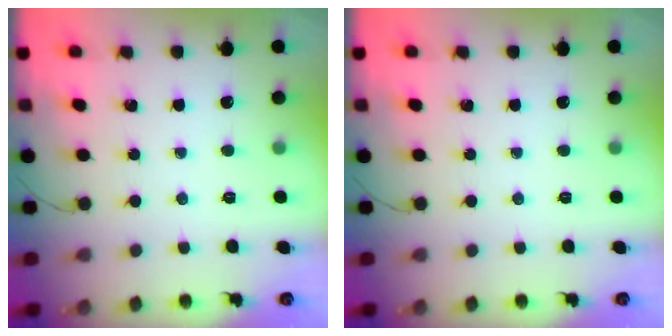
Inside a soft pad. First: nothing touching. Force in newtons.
{"total": 0.0}